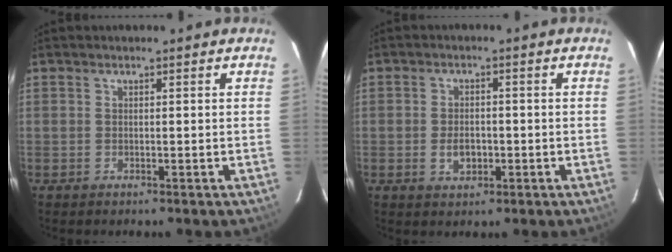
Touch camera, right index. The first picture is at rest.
{"total": 3.9, "force": [-1.0, 2.6, 2.8], "torque": [-0.051, 0.002, -0.014]}